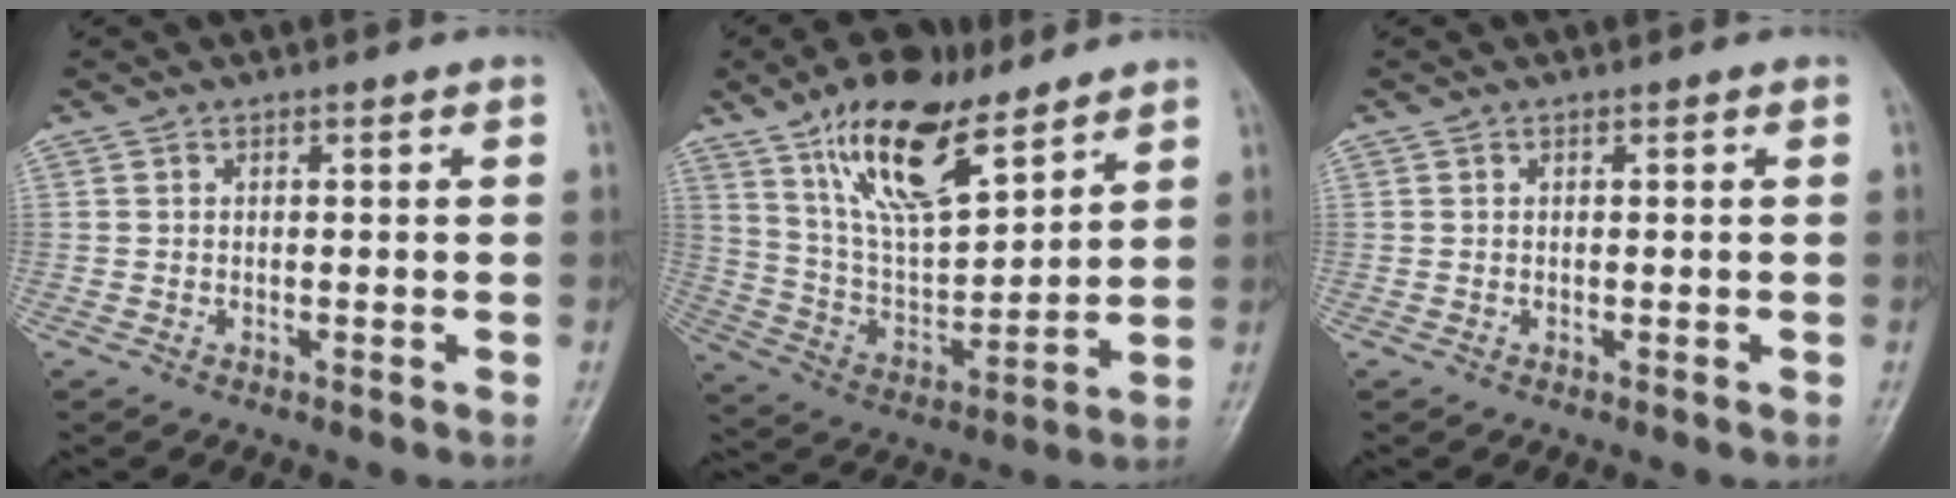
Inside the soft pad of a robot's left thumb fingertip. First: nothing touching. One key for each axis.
{"total": 17.9, "fx": 11.4, "fy": 7.0, "fz": 11.9, "tx": -0.178, "ty": -0.050, "tz": 0.218}
{"total": 0.0}